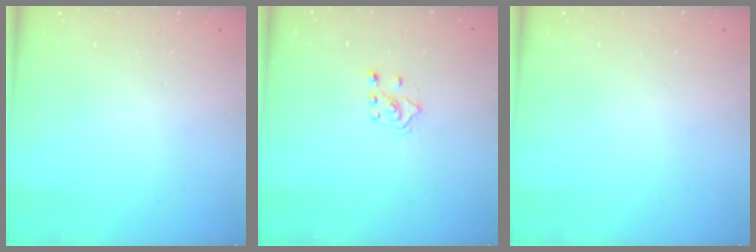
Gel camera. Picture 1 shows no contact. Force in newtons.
{"total": 4.0, "press": 3.9, "slide": 1.0}
{"total": 0.0}